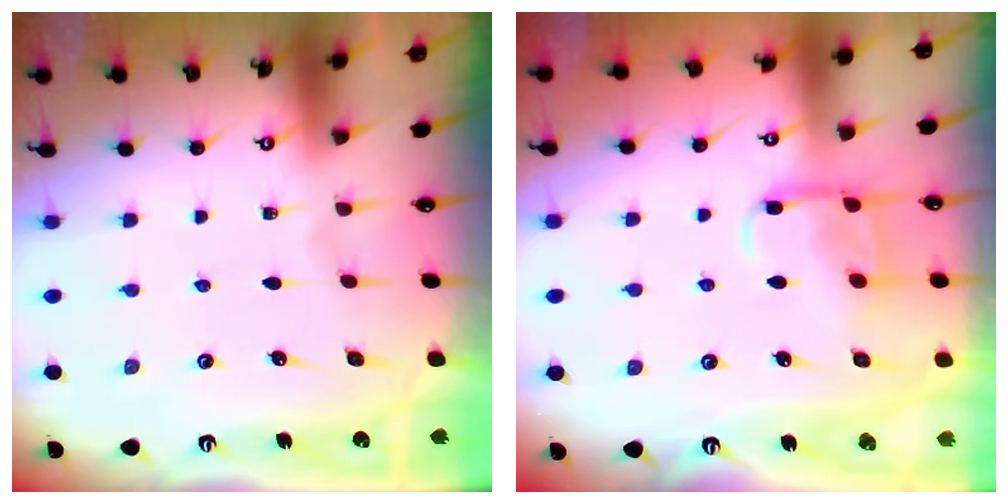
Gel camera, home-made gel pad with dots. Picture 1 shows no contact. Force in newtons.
{"total": 10.6, "press": 10.5, "slide": 1.1}